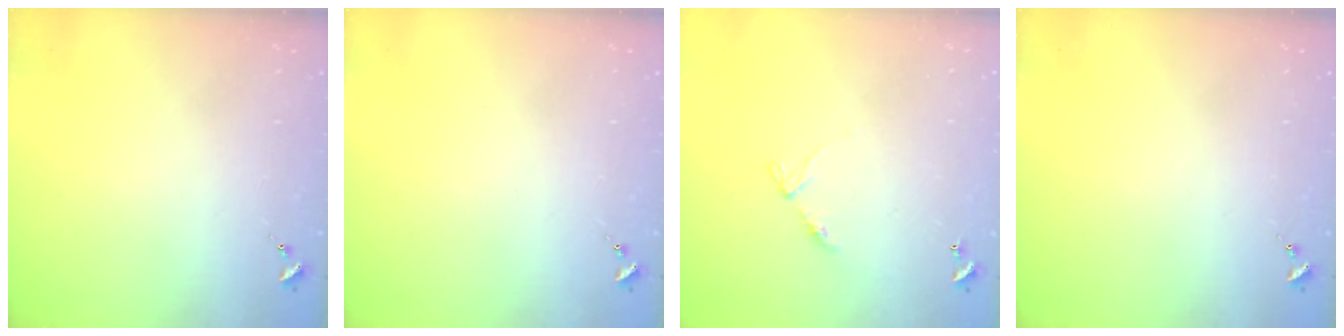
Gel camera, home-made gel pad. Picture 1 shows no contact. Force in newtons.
{"total": 0.0}
{"total": 6.4, "press": 6.4, "slide": 0.5}
{"total": 0.0}